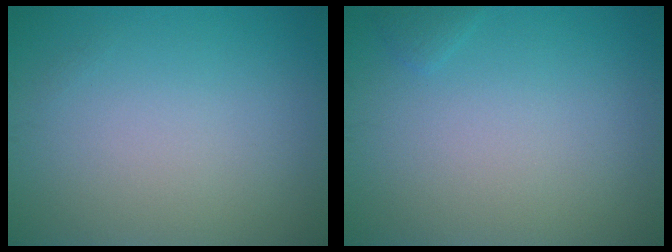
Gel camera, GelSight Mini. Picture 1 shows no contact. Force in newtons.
{"total": 0.6, "press": 0.6, "slide": 0.1}